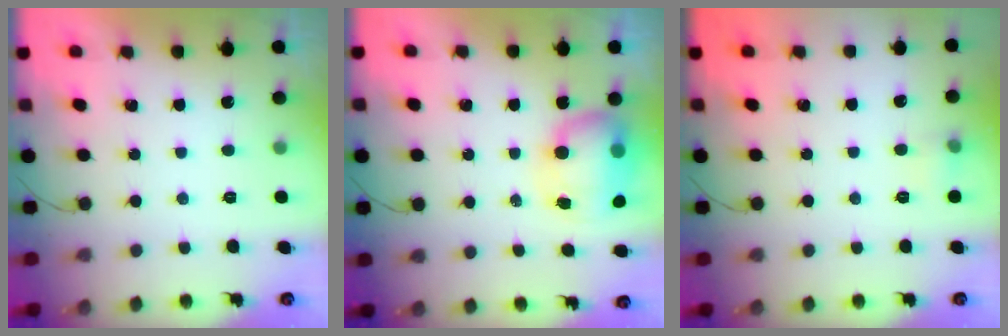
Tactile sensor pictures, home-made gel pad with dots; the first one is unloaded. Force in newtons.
{"total": 9.1, "press": 8.9, "slide": 1.8}
{"total": 5.7, "press": 5.5, "slide": 1.5}